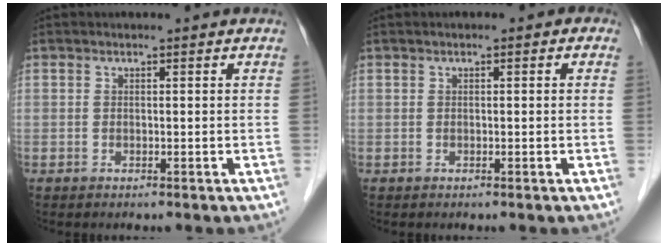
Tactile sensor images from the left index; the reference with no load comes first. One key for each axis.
{"total": 0.7, "fx": 0.1, "fy": 0.4, "fz": 0.6, "tx": -0.005, "ty": 0.006, "tz": -0.001}